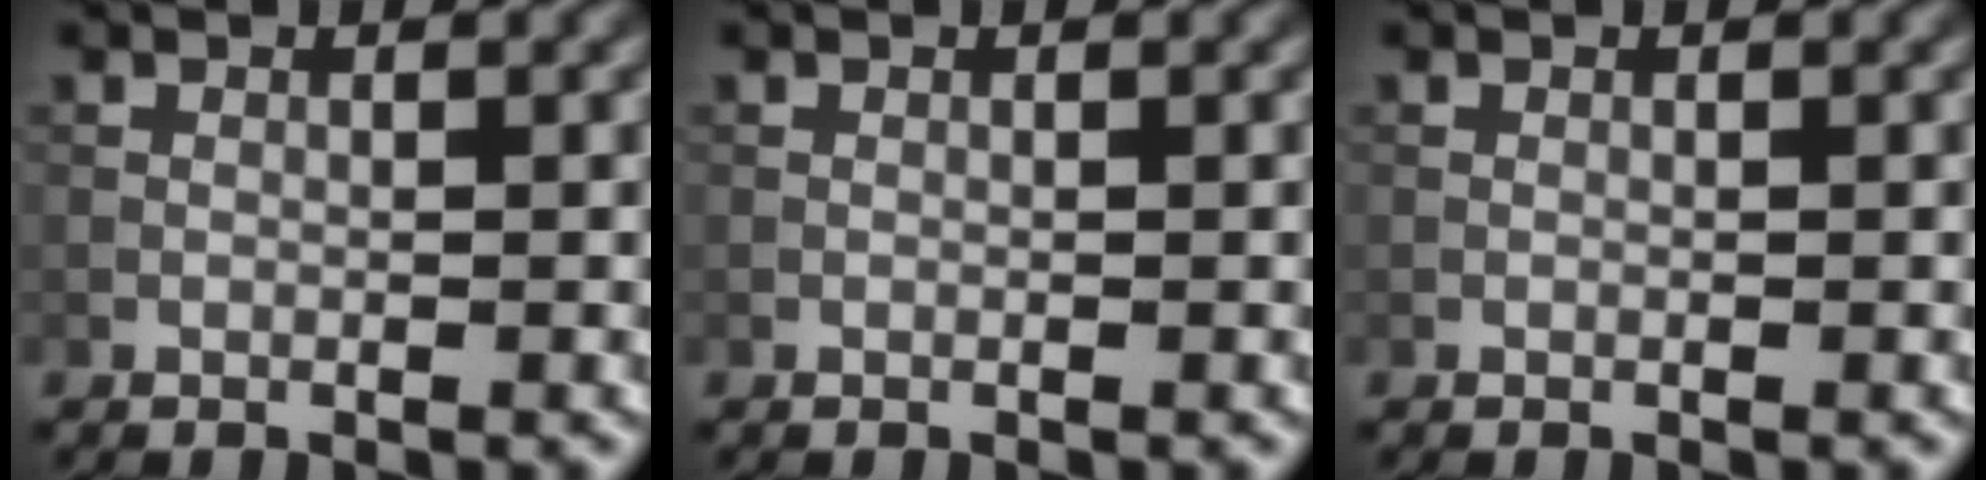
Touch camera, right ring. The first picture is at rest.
{"total": 0.0}
{"total": 0.0}